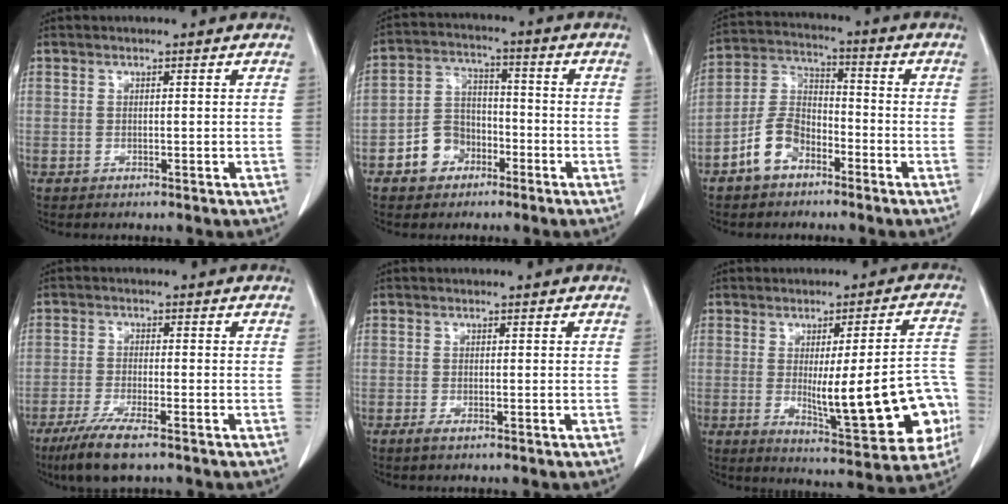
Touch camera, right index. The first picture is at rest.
{"total": 7.0, "force": [-3.4, 5.5, 2.6], "torque": [-0.053, 0.022, -0.054]}
{"total": 8.0, "force": [-4.5, 4.9, 4.5], "torque": [-0.102, 0.019, -0.088]}
{"total": 7.4, "force": [-5.0, 0.9, 5.3], "torque": [-0.100, -0.019, -0.086]}
{"total": 1.2, "force": [-0.8, 0.2, 0.8], "torque": [-0.017, -0.002, -0.013]}
{"total": 17.4, "force": [-3.2, 3.2, 16.8], "torque": [-0.177, 0.014, -0.021]}